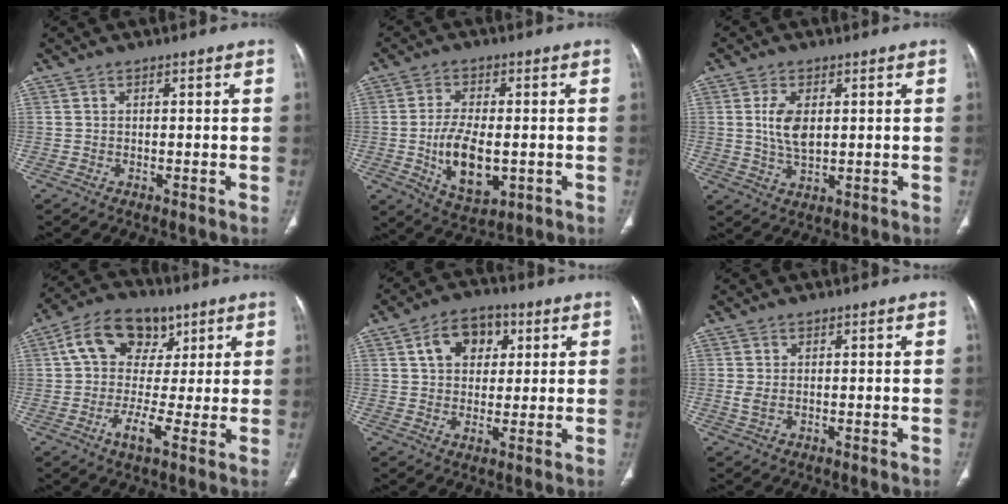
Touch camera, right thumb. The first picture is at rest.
{"total": 10.7, "force": [-1.8, 5.6, 9.0], "torque": [-0.152, -0.006, -0.021]}
{"total": 6.3, "force": [1.1, 3.4, 5.2], "torque": [-0.099, -0.006, 0.022]}
{"total": 12.9, "force": [2.9, 8.9, 8.8], "torque": [-0.125, 0.014, 0.039]}
{"total": 9.2, "force": [3.1, 6.5, 5.7], "torque": [-0.062, 0.000, 0.046]}
{"total": 1.6, "force": [0.1, 0.9, 1.3], "torque": [-0.034, -0.004, 0.005]}